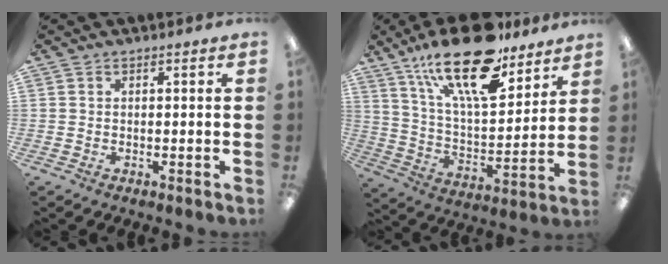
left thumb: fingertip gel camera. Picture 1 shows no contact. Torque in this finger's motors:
{"motor_torque": [0.22, 0.51, 1.62, -1.15, 0.48]}